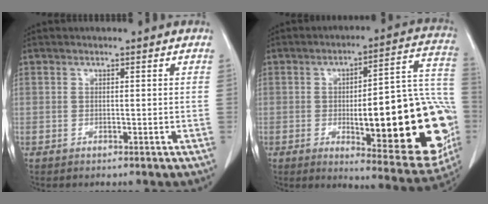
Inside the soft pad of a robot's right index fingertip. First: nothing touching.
{"total": 26.9, "force": [-4.9, 6.6, 25.6], "torque": [-0.259, 0.019, -0.049]}